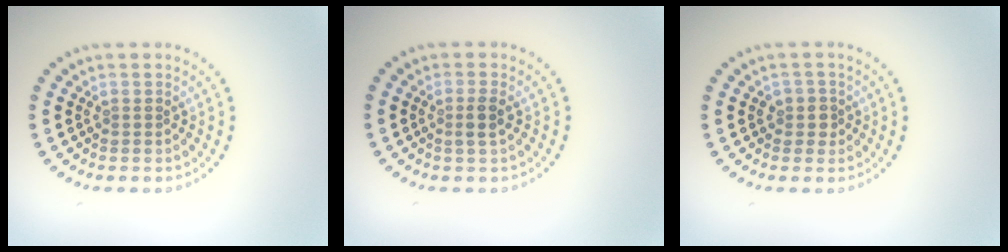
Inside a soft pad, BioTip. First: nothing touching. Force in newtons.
{"total": 1.4, "press": 1.2, "slide": 0.7}
{"total": 1.6, "press": 1.4, "slide": 0.8}